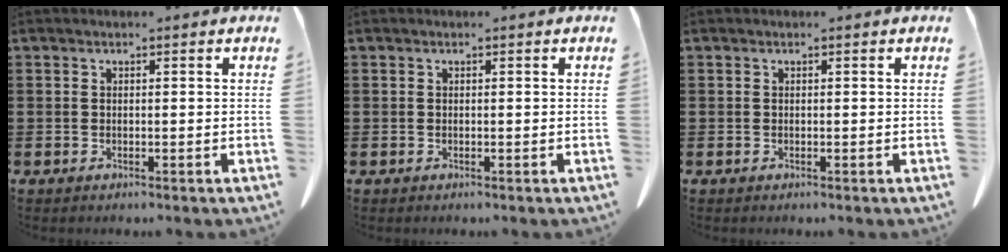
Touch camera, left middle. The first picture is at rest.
{"total": 0.0}
{"total": 0.0}